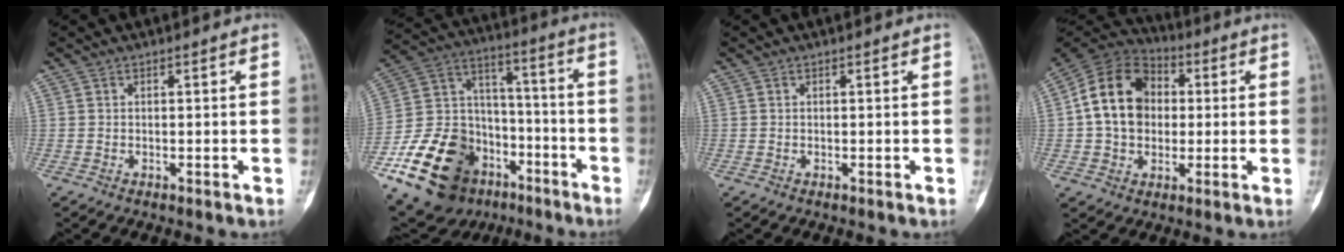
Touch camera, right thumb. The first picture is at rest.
{"total": 25.8, "force": [-12.7, 18.1, 13.3], "torque": [-0.237, 0.096, -0.203]}
{"total": 0.0}
{"total": 15.5, "force": [1.2, 12.0, 9.7], "torque": [-0.149, 0.024, 0.012]}